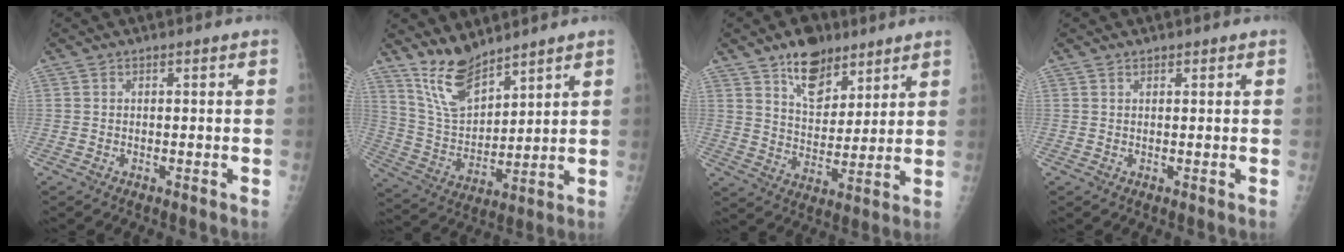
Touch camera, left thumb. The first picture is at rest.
{"total": 10.0, "force": [8.5, 3.3, 4.0], "torque": [-0.063, -0.060, 0.183]}
{"total": 11.5, "force": [7.7, 6.2, 5.9], "torque": [-0.063, -0.049, 0.132]}
{"total": 0.6, "force": [0.5, 0.3, 0.1], "torque": [-0.002, -0.003, 0.008]}